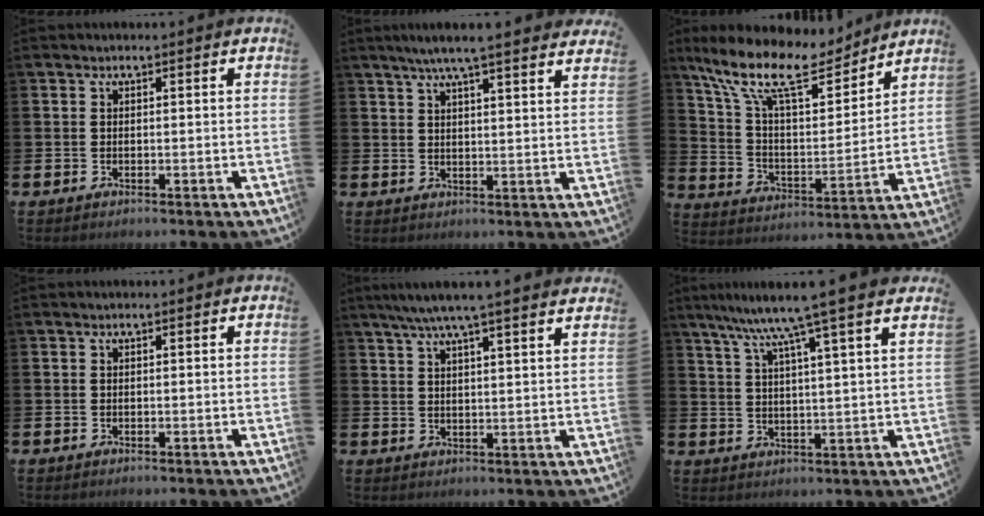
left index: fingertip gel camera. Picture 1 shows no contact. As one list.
[{"total": 5.7, "force": [5.2, -0.1, 2.4], "torque": [-0.059, -0.014, 0.091]}, {"total": 14.2, "force": [11.6, 4.5, 6.9], "torque": [-0.167, -0.065, 0.201]}, {"total": 0.0}, {"total": 5.6, "force": [5.1, -0.5, 2.2], "torque": [-0.058, -0.016, 0.090]}, {"total": 8.5, "force": [7.1, -0.7, 4.8], "torque": [-0.113, -0.034, 0.118]}]